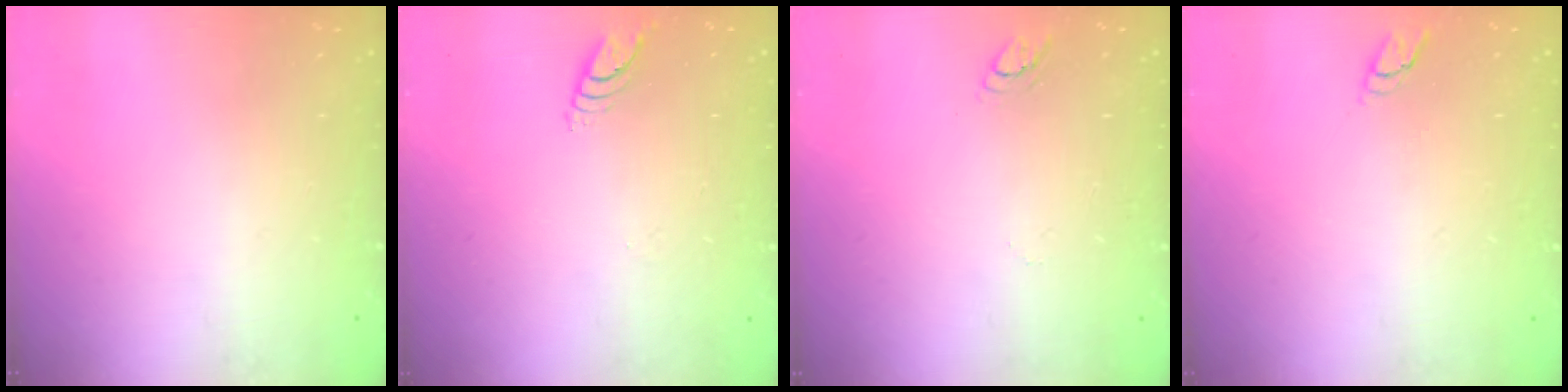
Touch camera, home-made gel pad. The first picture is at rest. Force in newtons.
{"total": 5.0, "press": 4.9, "slide": 0.4}
{"total": 3.2, "press": 3.2, "slide": 0.3}
{"total": 3.6, "press": 3.6, "slide": 0.4}